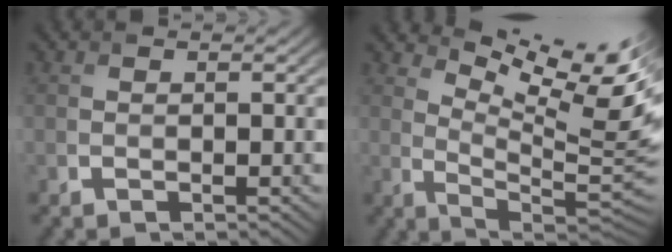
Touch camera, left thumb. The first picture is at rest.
{"total": 13.2, "force": [7.6, 3.5, 10.2], "torque": [-0.180, 0.005, 0.129]}